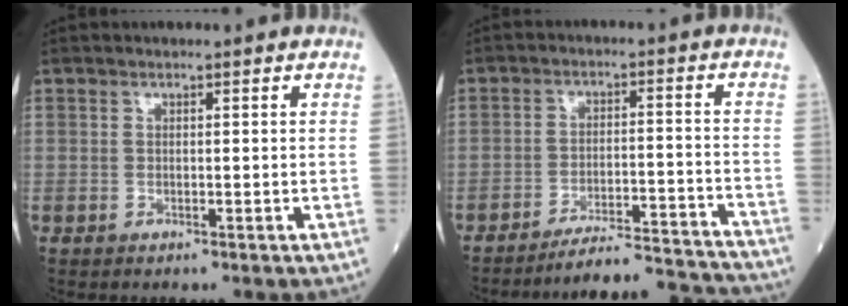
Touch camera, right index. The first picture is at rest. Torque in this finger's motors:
{"motor_torque": [-0.12, -0.69, 0.08, 0.02]}